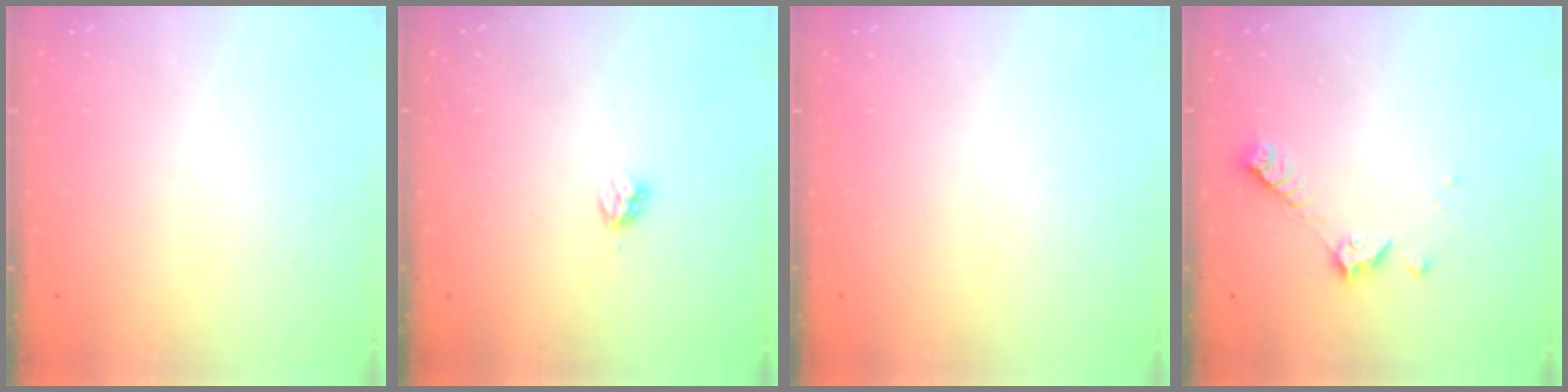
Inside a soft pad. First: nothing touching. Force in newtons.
{"total": 3.4, "press": 3.3, "slide": 0.3}
{"total": 0.0}
{"total": 6.4, "press": 6.3, "slide": 1.1}